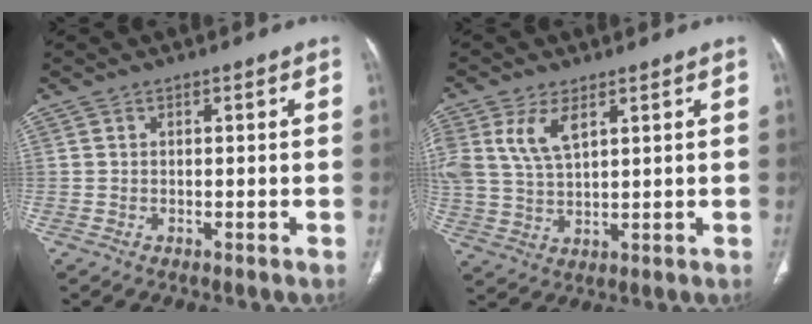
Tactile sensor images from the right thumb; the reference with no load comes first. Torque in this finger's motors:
{"motor_torque": [0.04, 0.06, 0.97, 0.74, 0.11]}